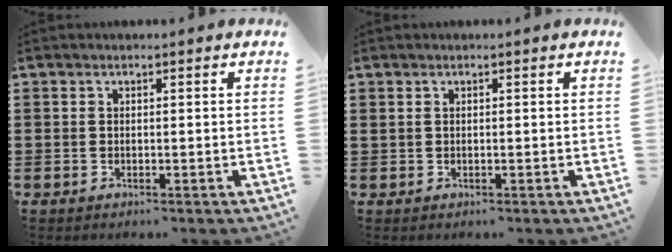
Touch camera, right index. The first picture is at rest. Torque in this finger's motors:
{"motor_torque": [0.27, 0.26, 0.08, 0.03]}